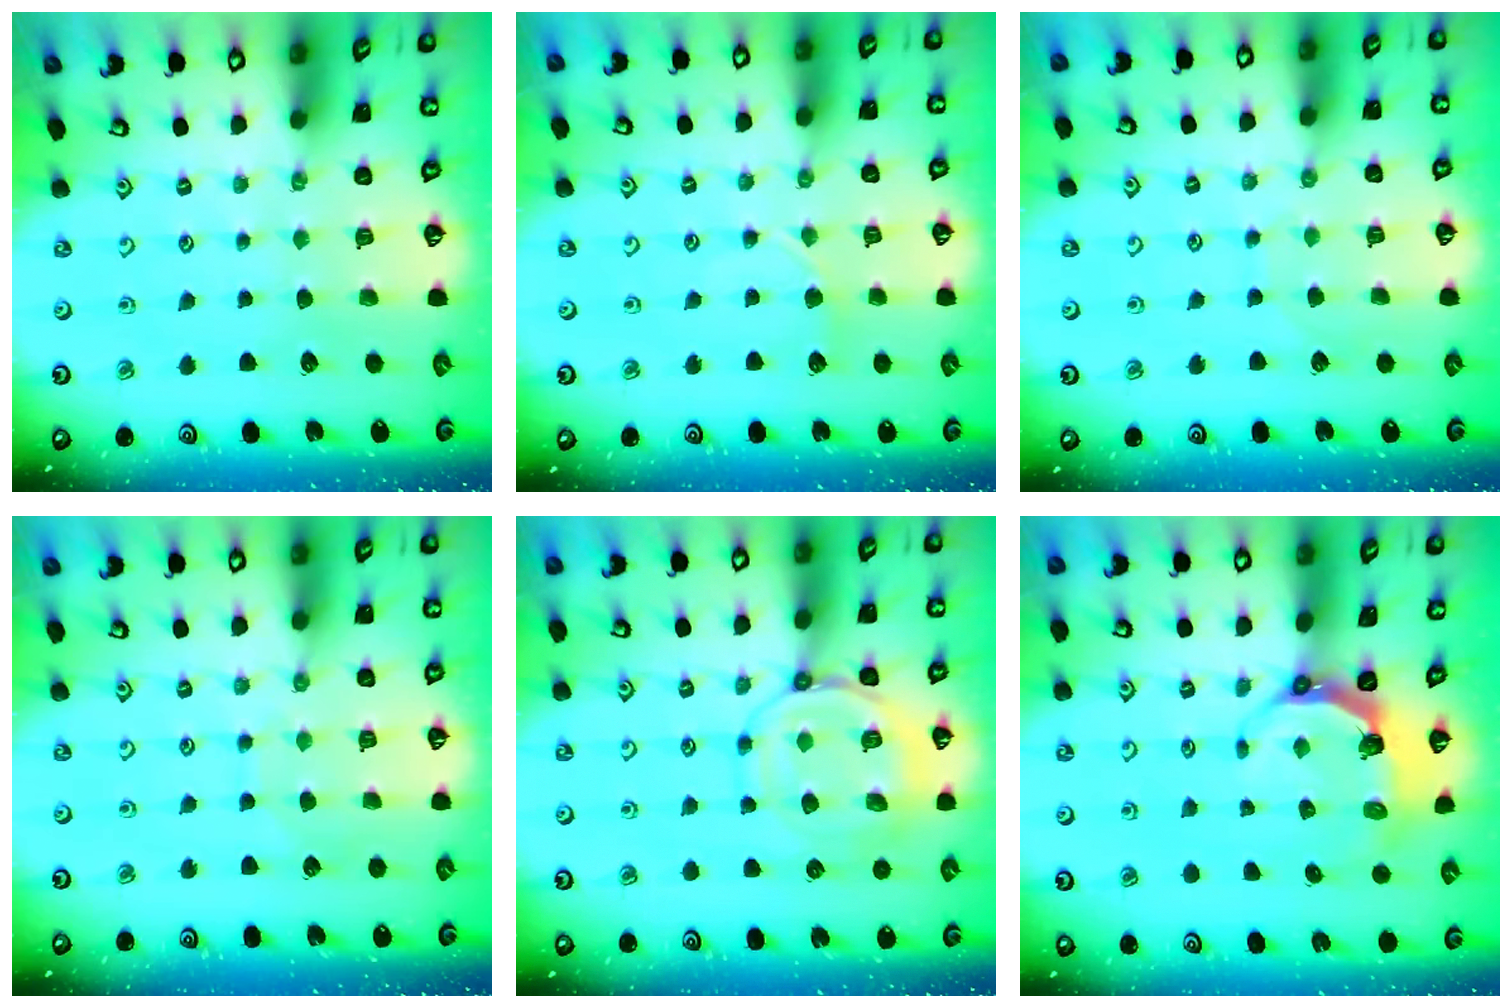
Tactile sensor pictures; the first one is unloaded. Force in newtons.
{"total": 5.0, "press": 4.9, "slide": 0.7}
{"total": 4.3, "press": 4.3, "slide": 0.3}
{"total": 5.0, "press": 5.0, "slide": 0.5}
{"total": 11.2, "press": 11.1, "slide": 1.2}
{"total": 5.2, "press": 3.8, "slide": 3.5}